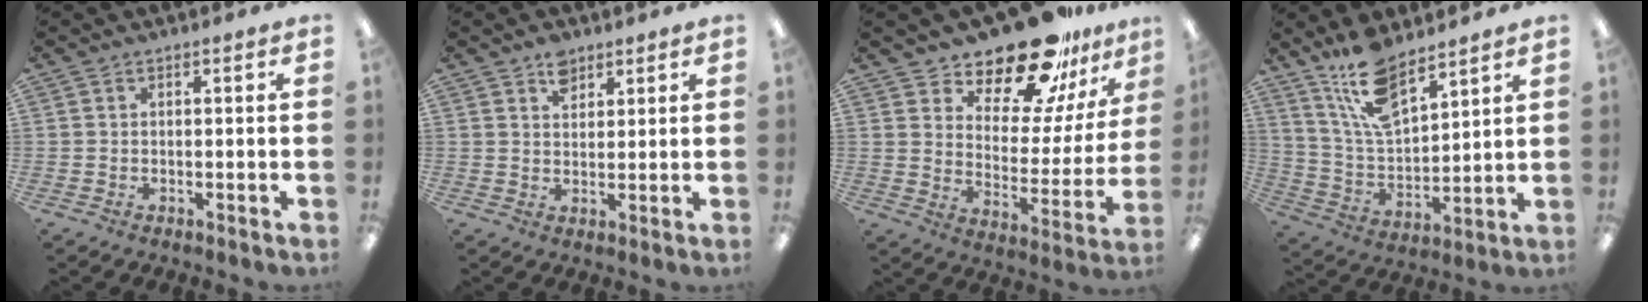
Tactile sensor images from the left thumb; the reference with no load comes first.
{"total": 4.8, "force": [3.5, 2.9, 1.7], "torque": [-0.020, -0.011, 0.061]}
{"total": 19.3, "force": [16.6, 6.1, 7.6], "torque": [-0.128, -0.130, 0.288]}
{"total": 13.8, "force": [10.3, 5.3, 7.5], "torque": [-0.158, -0.044, 0.191]}